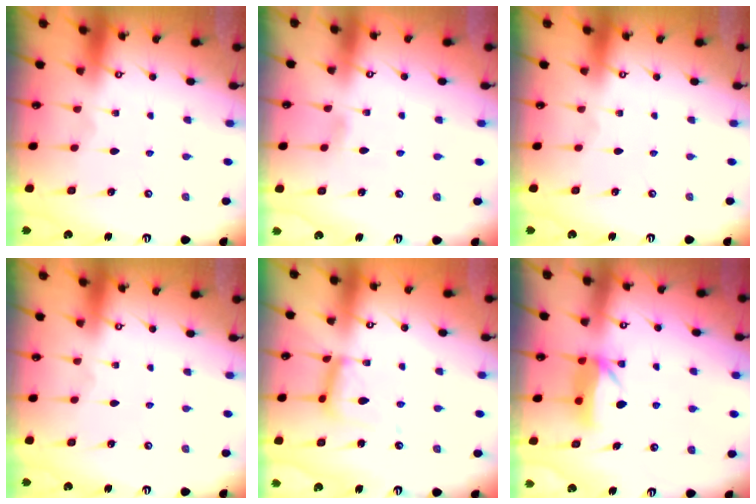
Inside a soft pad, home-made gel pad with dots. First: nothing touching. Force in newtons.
{"total": 2.8, "press": 2.8, "slide": 0.2}
{"total": 0.0}
{"total": 0.0}
{"total": 13.2, "press": 13.1, "slide": 1.2}
{"total": 7.4, "press": 7.4, "slide": 0.8}